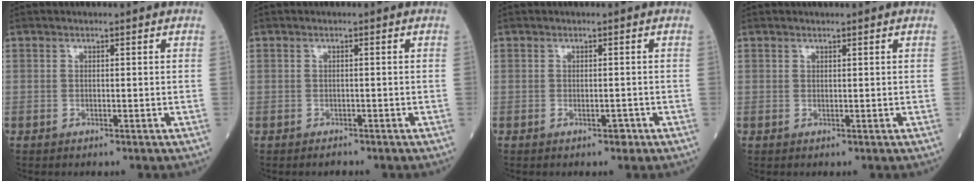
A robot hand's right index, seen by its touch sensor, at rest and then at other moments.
{"total": 0.9, "force": [-0.7, 0.5, 0.0], "torque": [-0.004, 0.000, -0.013]}
{"total": 1.4, "force": [-0.7, 0.6, 1.0], "torque": [-0.015, -0.001, -0.008]}
{"total": 0.0}